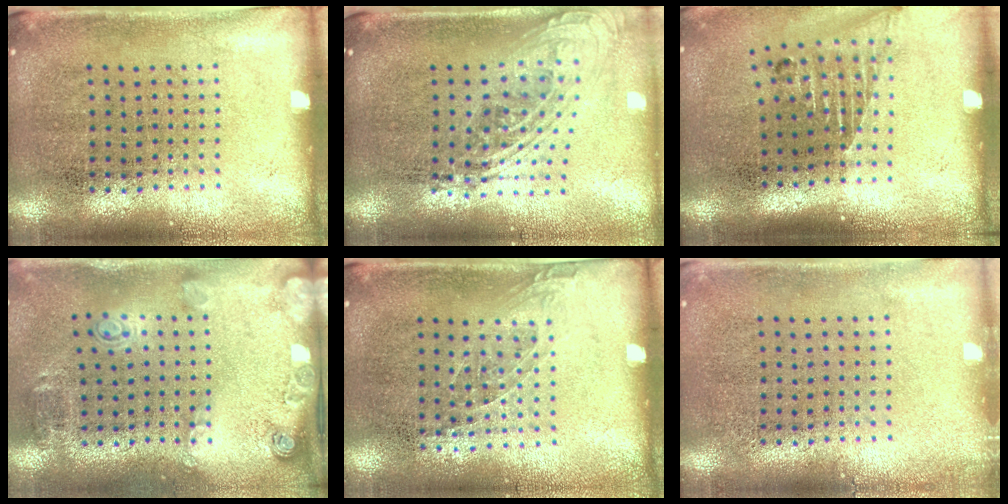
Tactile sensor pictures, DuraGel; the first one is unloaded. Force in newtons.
{"total": 2.1, "press": 1.6, "slide": 1.5}
{"total": 1.5, "press": 1.2, "slide": 0.9}
{"total": 1.9, "press": 1.3, "slide": 1.4}
{"total": 1.0, "press": 0.8, "slide": 0.6}
{"total": 0.6, "press": 0.6, "slide": 0.2}